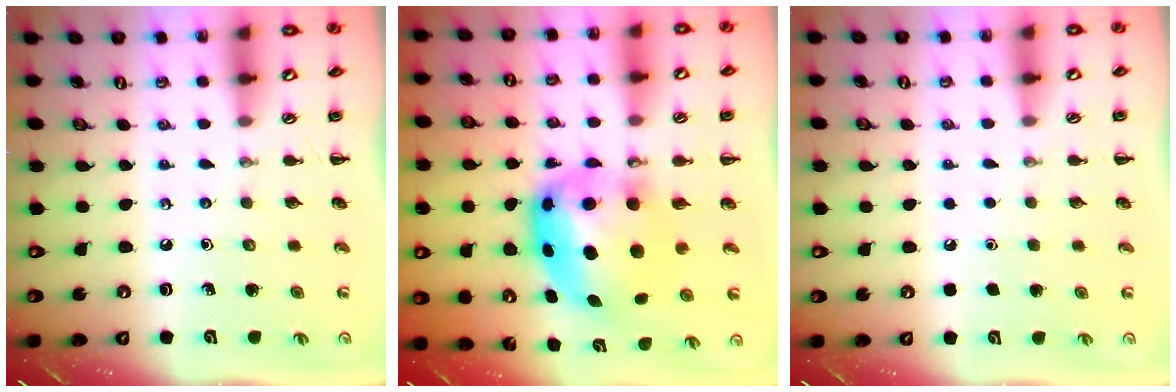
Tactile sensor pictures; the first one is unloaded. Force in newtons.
{"total": 8.3, "press": 8.0, "slide": 1.9}
{"total": 1.8, "press": 1.8, "slide": 0.1}